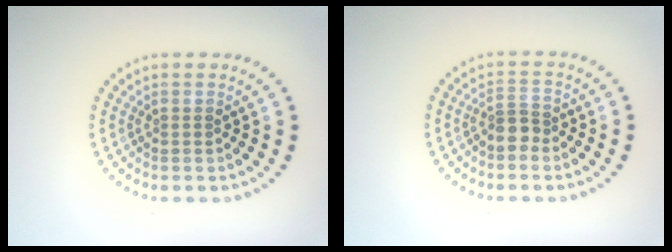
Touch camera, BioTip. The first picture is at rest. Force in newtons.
{"total": 2.1, "press": 1.7, "slide": 1.1}